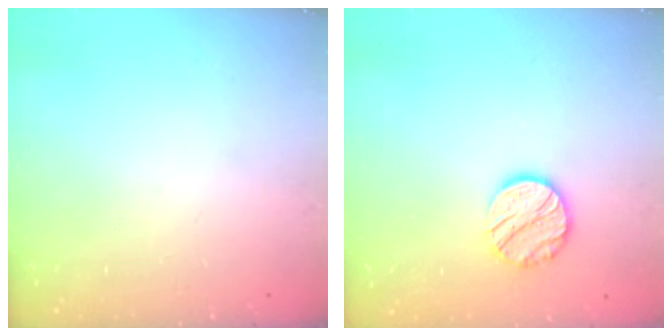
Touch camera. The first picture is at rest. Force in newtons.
{"total": 10.8, "press": 10.8, "slide": 0.2}